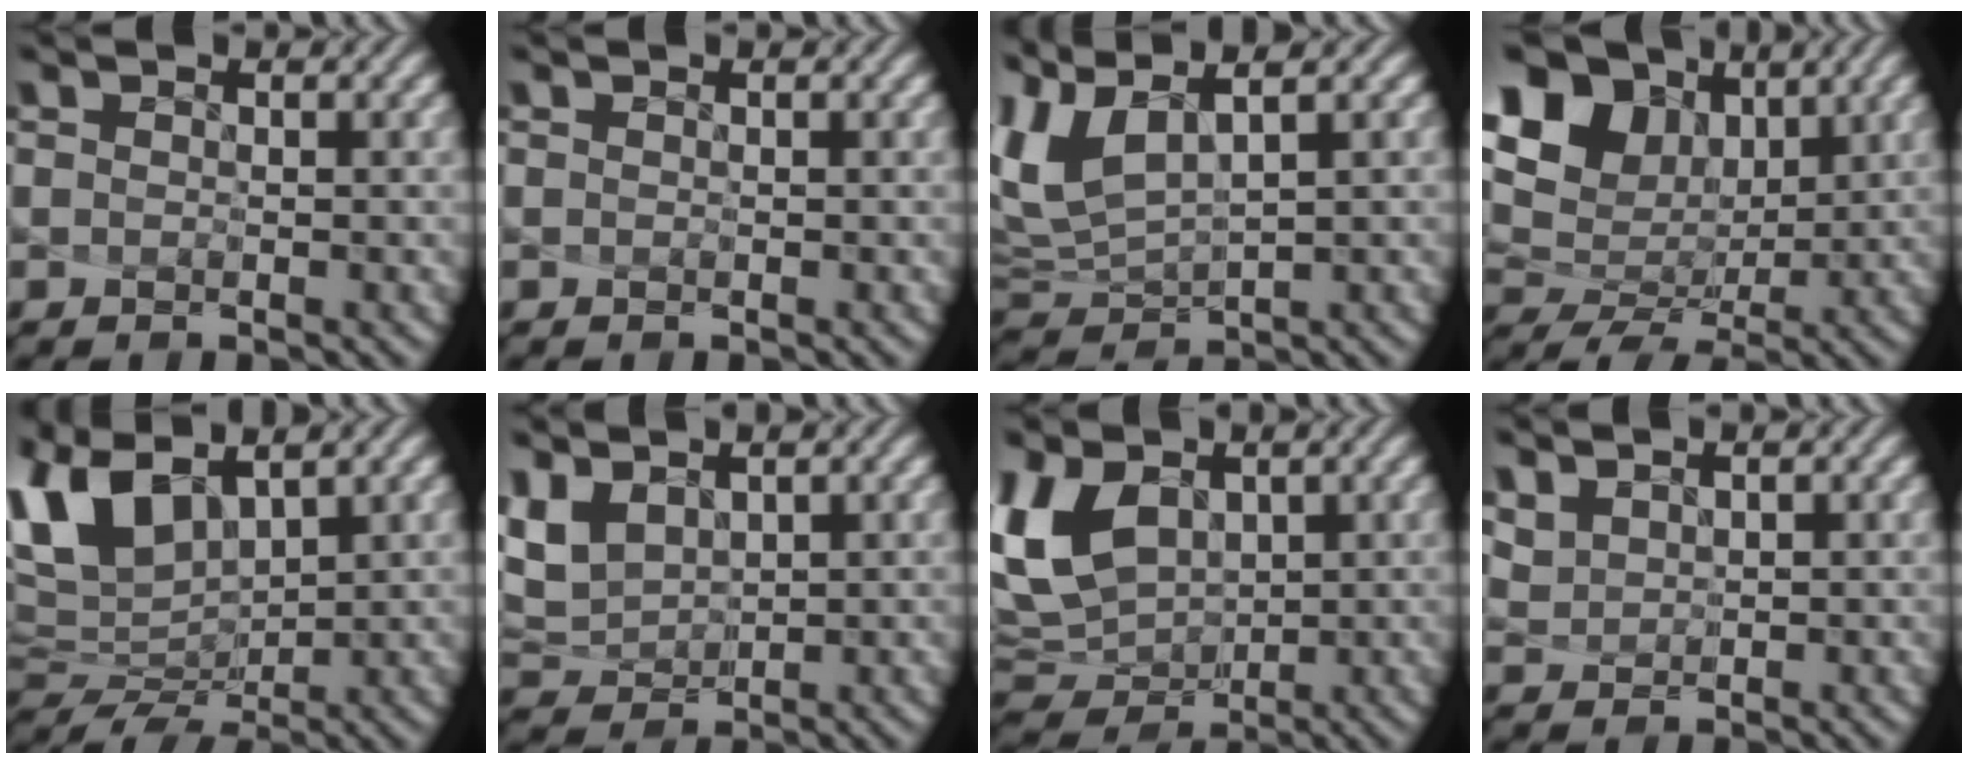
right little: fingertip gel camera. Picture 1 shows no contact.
{"total": 0.0}
{"total": 4.6, "force": [2.1, 1.2, 3.9], "torque": [-0.105, 0.008, 0.057]}
{"total": 13.1, "force": [6.2, 8.4, 7.9], "torque": [-0.159, 0.035, 0.106]}
{"total": 7.8, "force": [4.2, 3.3, 5.7], "torque": [-0.145, 0.003, 0.092]}
{"total": 3.5, "force": [1.7, 2.2, 2.1], "torque": [-0.071, 0.002, 0.051]}
{"total": 7.3, "force": [1.5, 4.9, 5.1], "torque": [-0.134, 0.002, 0.037]}
{"total": 2.9, "force": [2.0, 1.7, 1.2], "torque": [-0.061, 0.000, 0.063]}